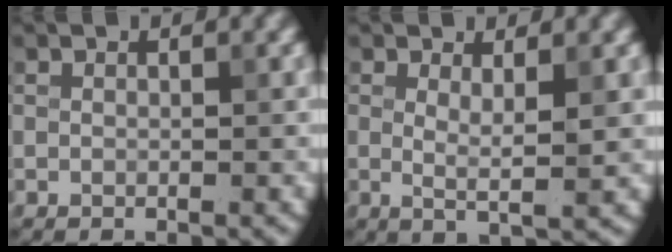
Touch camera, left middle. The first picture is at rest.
{"total": 2.3, "force": [0.5, 0.3, 2.3], "torque": [-0.039, -0.011, 0.008]}